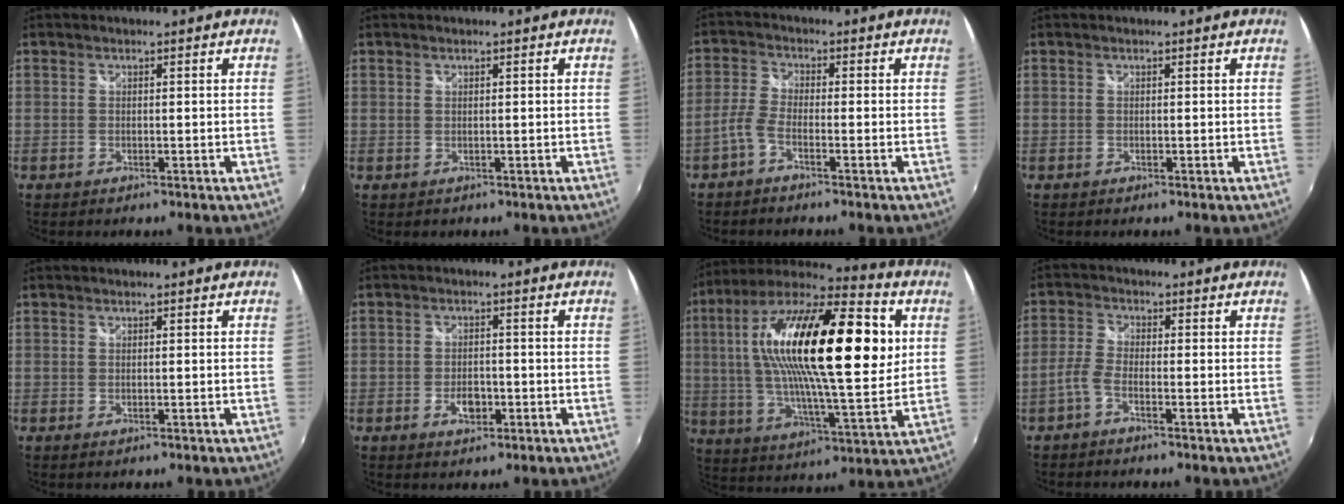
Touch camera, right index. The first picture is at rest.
{"total": 0.8, "force": [0.1, 0.8, 0.0], "torque": [0.003, 0.001, 0.002]}
{"total": 2.9, "force": [-1.9, 0.8, 2.1], "torque": [-0.059, 0.008, -0.044]}
{"total": 0.0}
{"total": 0.0}
{"total": 3.5, "force": [-1.5, 2.2, 2.4], "torque": [-0.046, 0.000, -0.024]}
{"total": 30.1, "force": [6.5, 8.5, 28.1], "torque": [-0.508, 0.025, 0.092]}
{"total": 2.8, "force": [-1.8, 0.9, 1.9], "torque": [-0.055, 0.007, -0.041]}